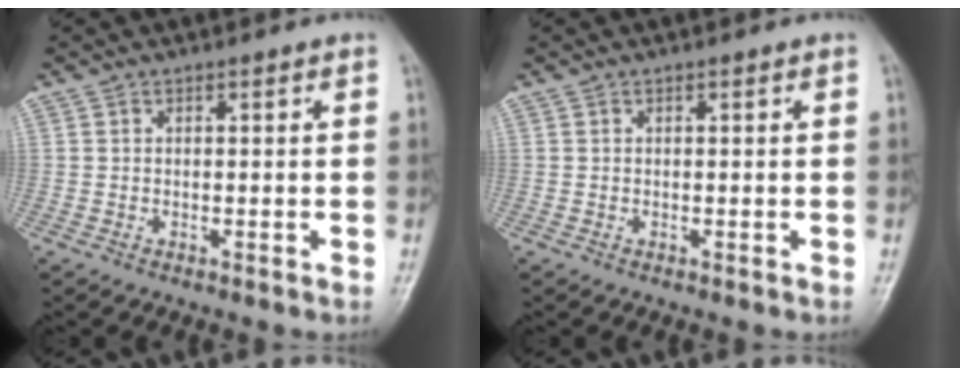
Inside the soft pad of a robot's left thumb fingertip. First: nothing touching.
{"total": 0.0}